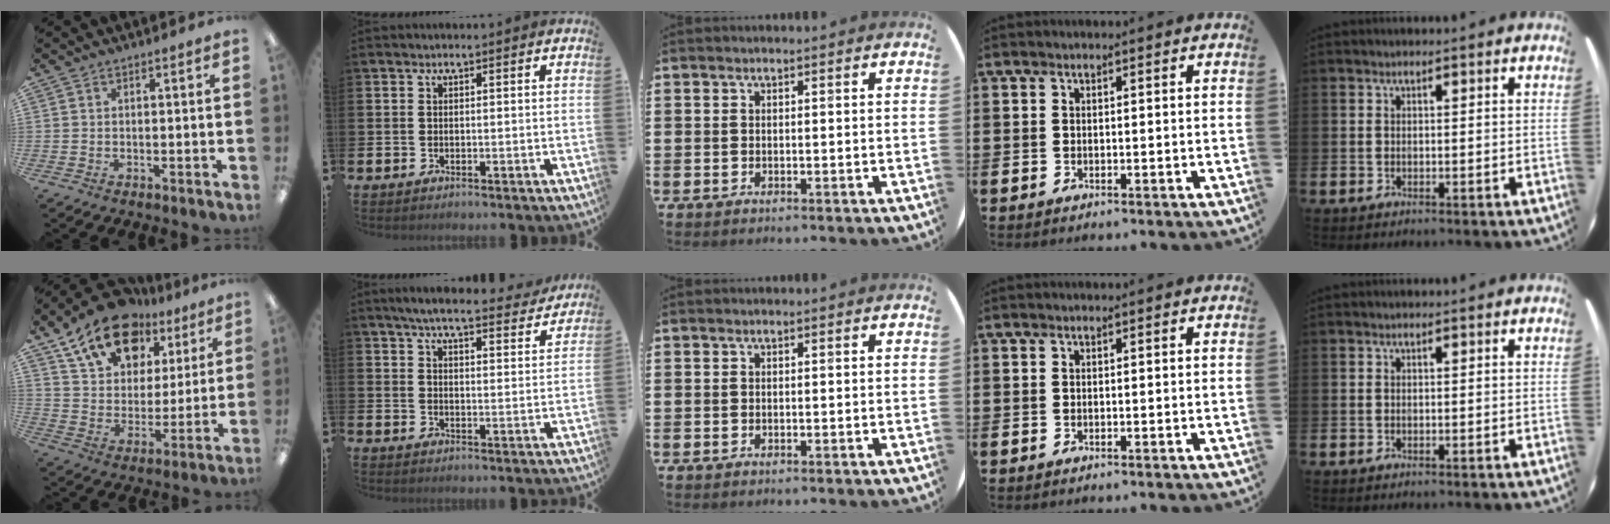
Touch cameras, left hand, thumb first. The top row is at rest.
{"thumb": {"total": 16.9, "force": [10.8, 10.5, 7.6], "torque": [-0.134, -0.054, 0.198]}, "index": {"total": 5.9, "force": [5.5, 0.6, 2.0], "torque": [-0.041, -0.034, 0.092]}}